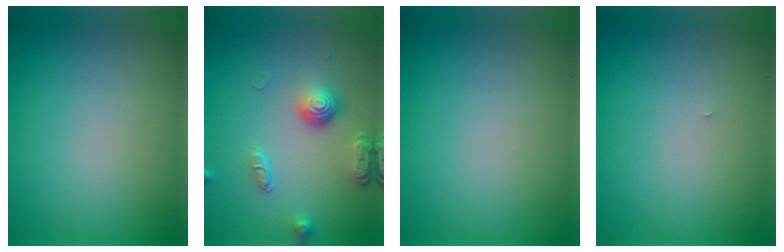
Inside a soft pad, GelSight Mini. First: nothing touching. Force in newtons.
{"total": 4.0, "press": 2.9, "slide": 2.7}
{"total": 0.0}
{"total": 0.0}